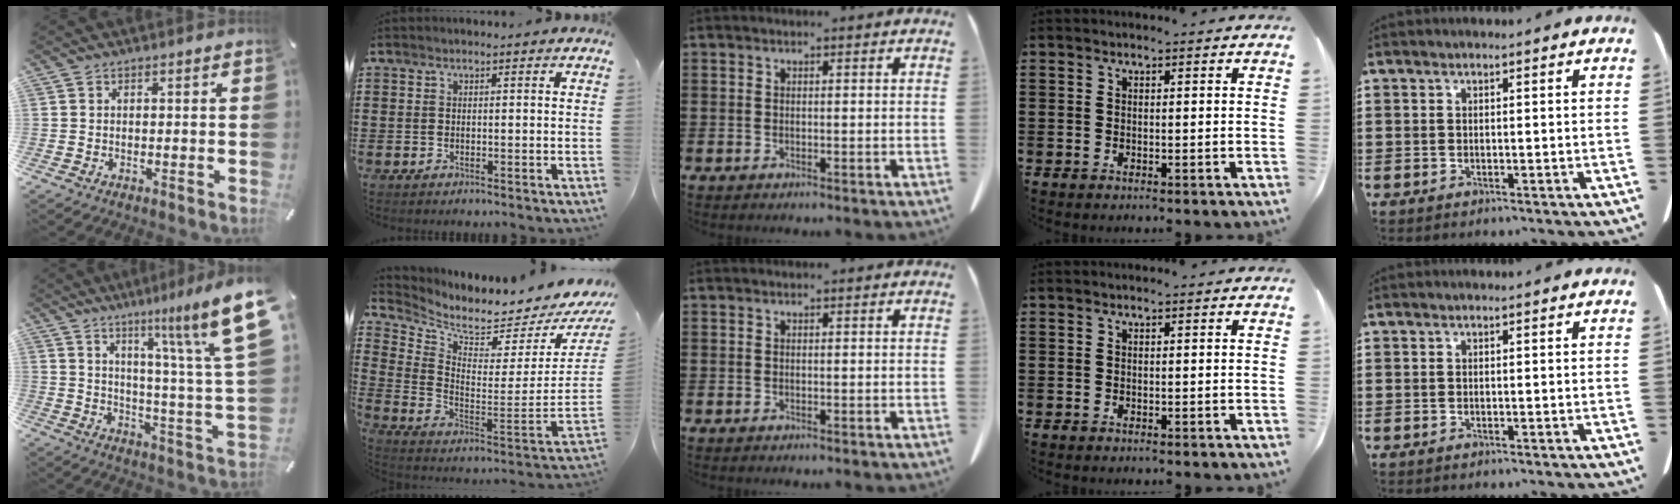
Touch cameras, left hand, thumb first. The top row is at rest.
{"thumb": {"total": 16.7, "force": [9.6, 1.6, 13.6], "torque": [-0.202, -0.075, 0.144]}, "index": {"total": 3.9, "force": [3.6, 0.3, 1.3], "torque": [-0.046, -0.068, 0.052]}}